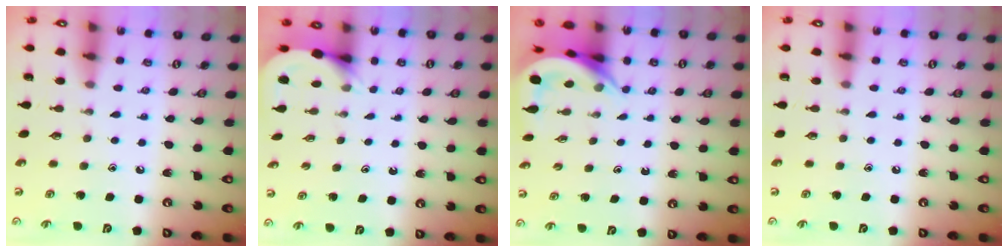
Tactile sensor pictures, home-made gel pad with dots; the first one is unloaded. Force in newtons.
{"total": 3.5, "press": 3.5, "slide": 0.3}
{"total": 5.8, "press": 5.8, "slide": 0.3}
{"total": 0.0}